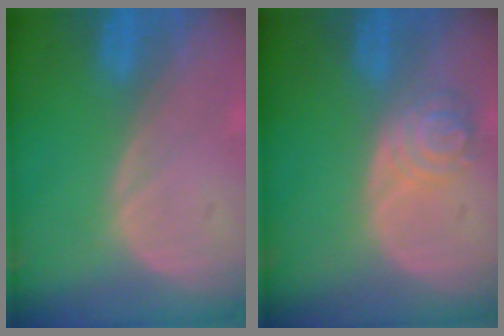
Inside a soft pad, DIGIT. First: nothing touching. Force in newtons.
{"total": 4.3, "press": 4.3, "slide": 0.4}